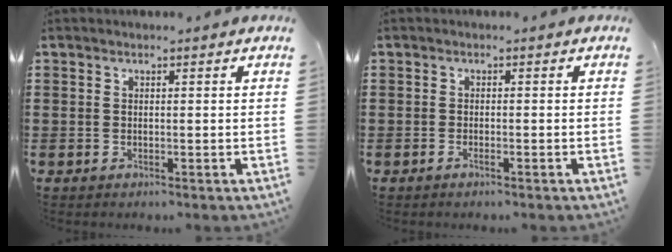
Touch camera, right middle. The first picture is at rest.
{"total": 0.8, "force": [-0.4, 0.1, 0.6], "torque": [-0.014, -0.006, -0.006]}